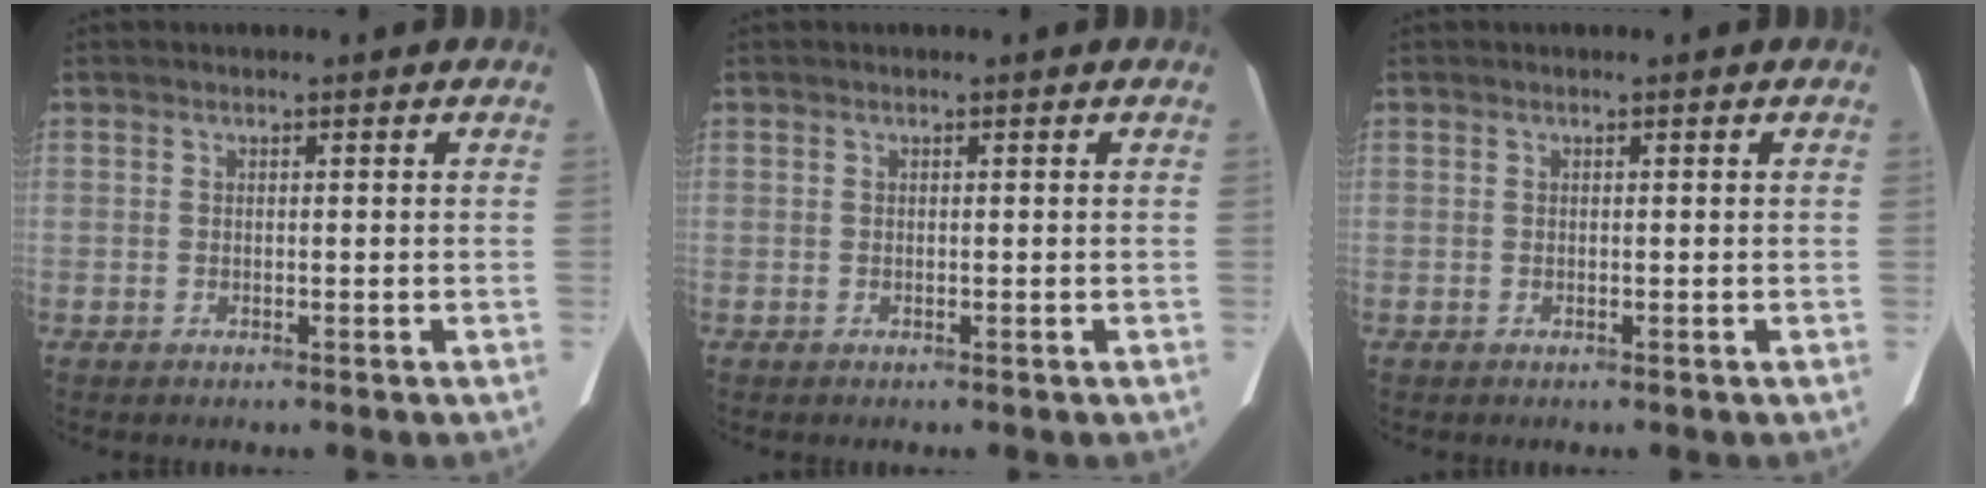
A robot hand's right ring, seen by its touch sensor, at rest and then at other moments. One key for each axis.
{"total": 0.0}
{"total": 0.0}